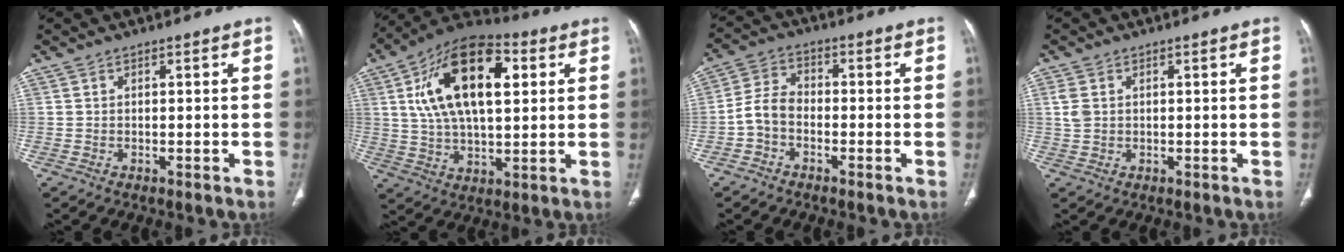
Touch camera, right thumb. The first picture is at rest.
{"total": 20.4, "force": [5.7, 10.3, 16.7], "torque": [-0.269, 0.007, 0.091]}
{"total": 5.3, "force": [-2.0, 3.7, 3.3], "torque": [-0.058, 0.023, -0.050]}
{"total": 2.7, "force": [0.6, 2.0, 1.7], "torque": [-0.042, 0.002, 0.015]}